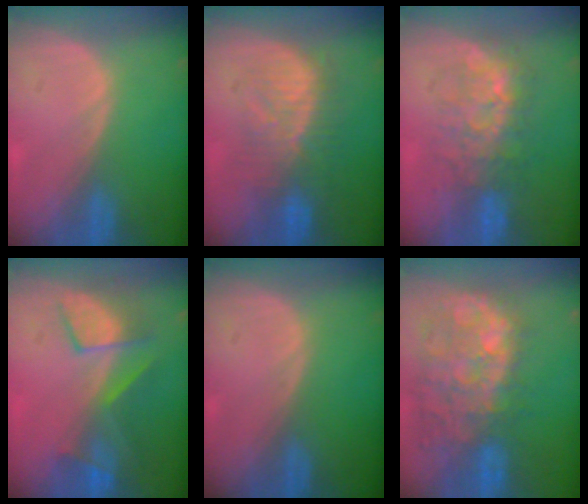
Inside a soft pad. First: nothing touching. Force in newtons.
{"total": 8.7, "press": 8.4, "slide": 2.2}
{"total": 7.7, "press": 7.5, "slide": 1.6}
{"total": 7.6, "press": 7.1, "slide": 2.6}
{"total": 0.0}
{"total": 12.9, "press": 11.6, "slide": 5.8}